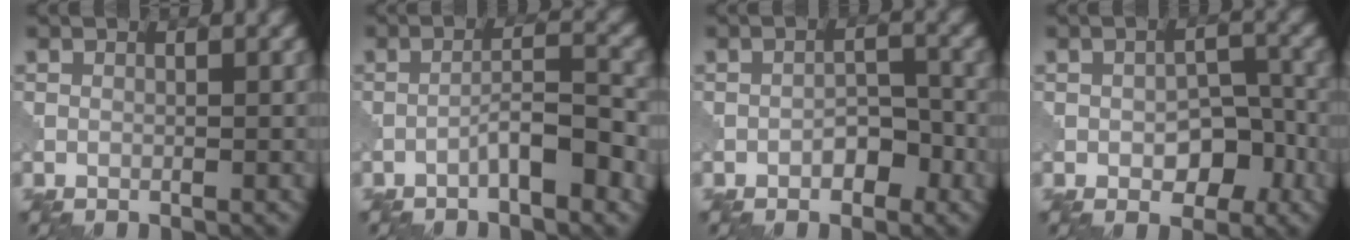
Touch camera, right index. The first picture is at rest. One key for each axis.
{"total": 3.7, "fx": -2.1, "fy": 0.7, "fz": 3.0, "tx": -0.049, "ty": 0.016, "tz": -0.040}
{"total": 2.4, "fx": -1.3, "fy": 1.3, "fz": 1.6, "tx": -0.023, "ty": 0.008, "tz": -0.019}
{"total": 4.3, "fx": -1.3, "fy": 2.6, "fz": 3.1, "tx": -0.042, "ty": -0.001, "tz": -0.017}